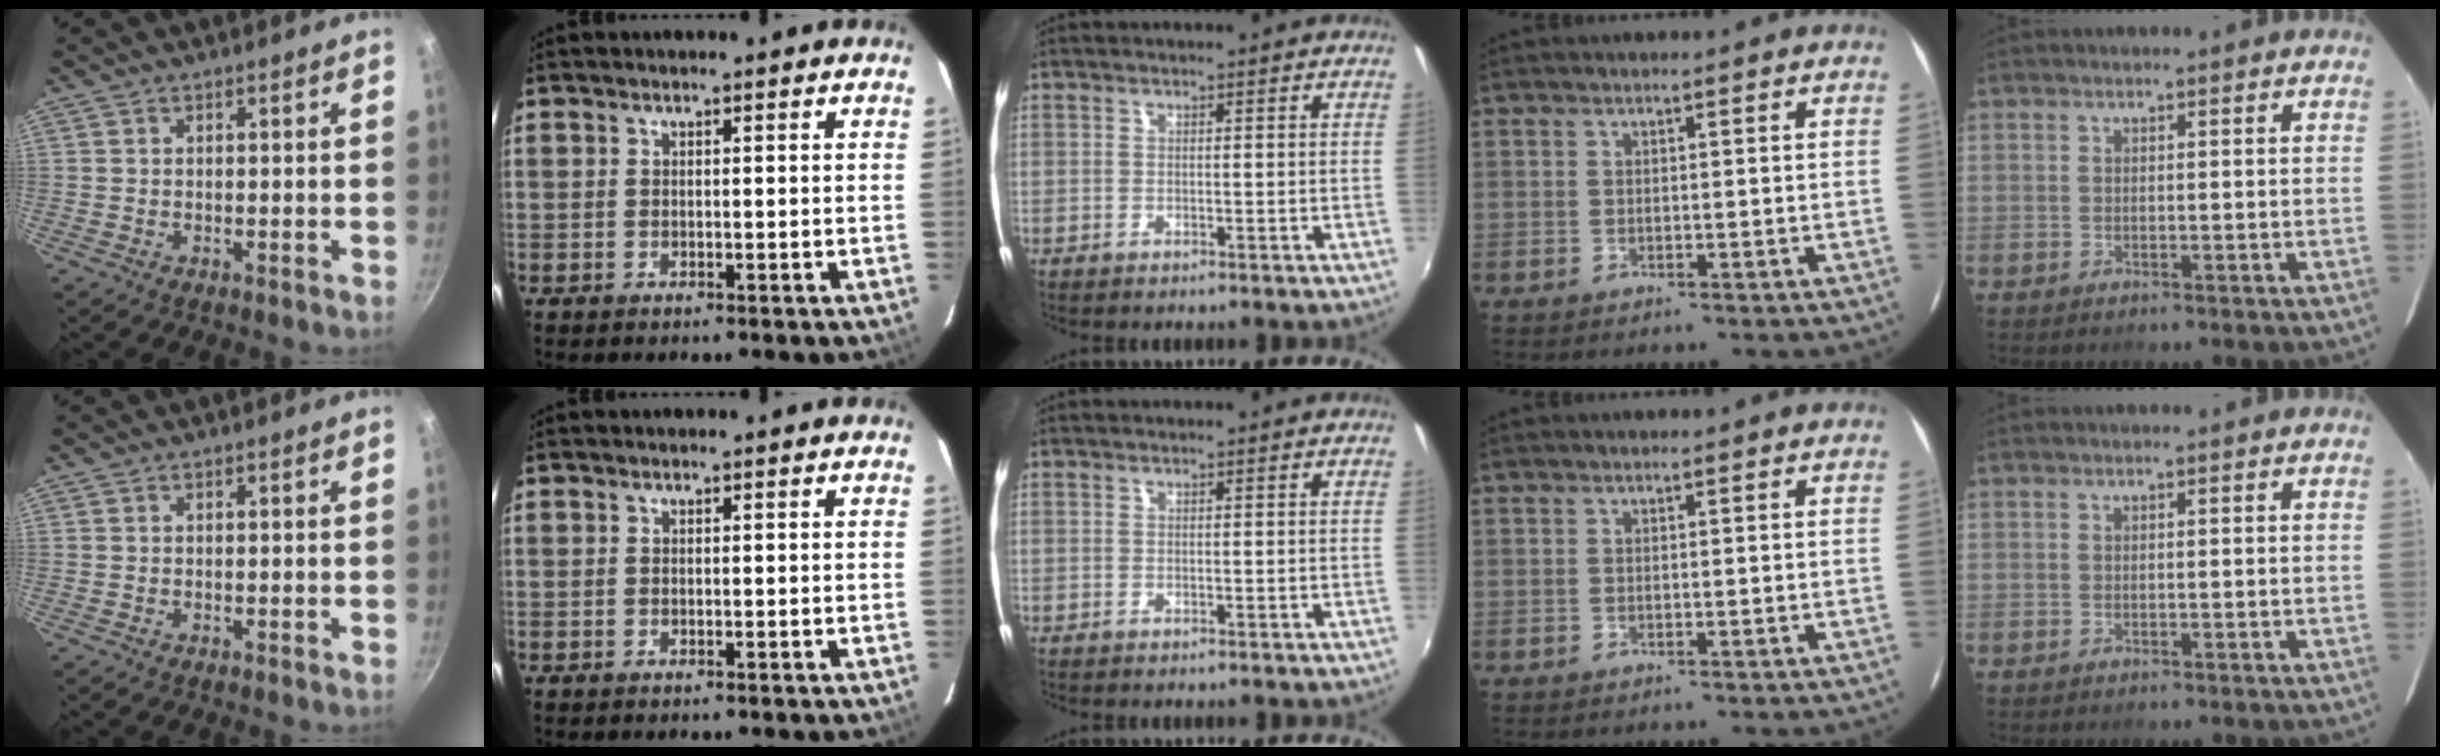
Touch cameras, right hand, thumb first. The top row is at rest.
{}